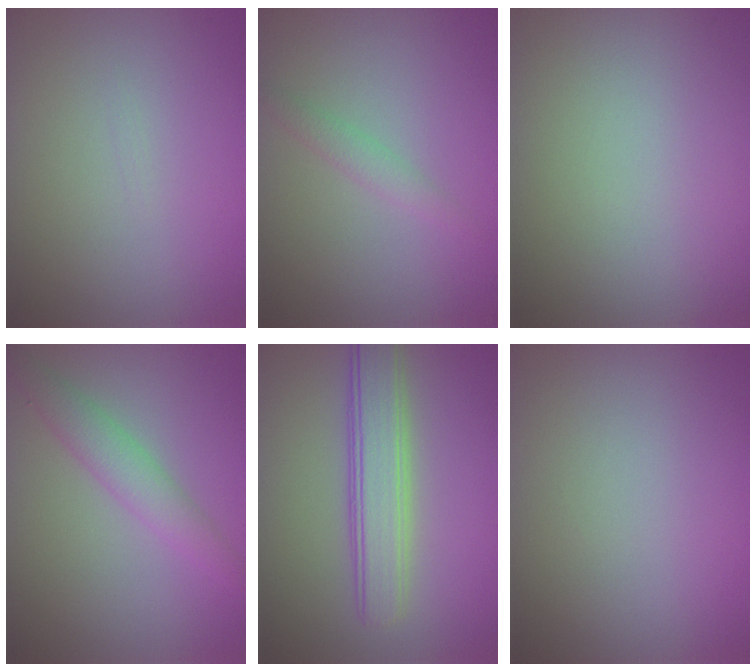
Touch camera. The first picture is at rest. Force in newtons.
{"total": 1.4, "press": 1.4, "slide": 0.0}
{"total": 0.0}
{"total": 2.8, "press": 2.8, "slide": 0.0}
{"total": 4.7, "press": 4.7, "slide": 0.1}
{"total": 0.0}